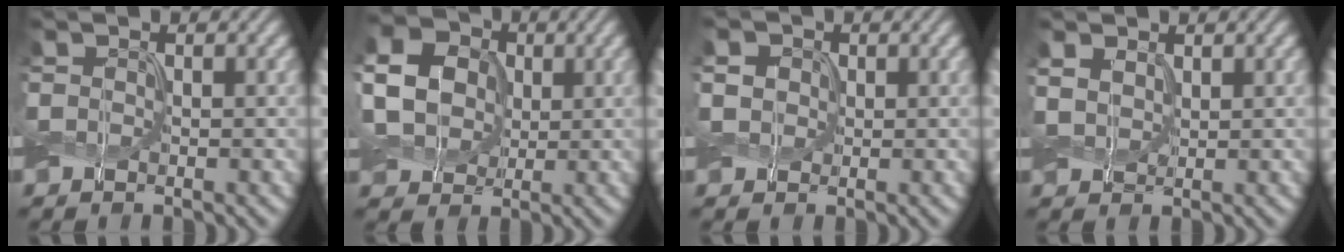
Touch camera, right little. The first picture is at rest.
{"total": 7.4, "force": [1.1, 6.2, 4.0], "torque": [-0.115, 0.025, 0.009]}
{"total": 3.3, "force": [1.2, 2.6, 1.6], "torque": [-0.046, 0.009, 0.008]}
{"total": 1.8, "force": [0.9, 1.2, 0.9], "torque": [-0.031, -0.001, 0.020]}